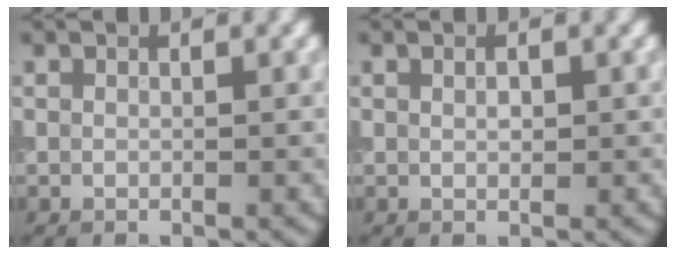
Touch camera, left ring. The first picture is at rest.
{"total": 0.8, "force": [0.2, 0.4, 0.6], "torque": [-0.012, 0.002, 0.005]}